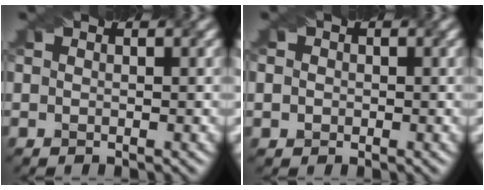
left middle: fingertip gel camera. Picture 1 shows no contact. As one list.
[{"total": 2.9, "force": [1.0, 2.4, 1.2], "torque": [-0.012, 0.024, -0.001]}]